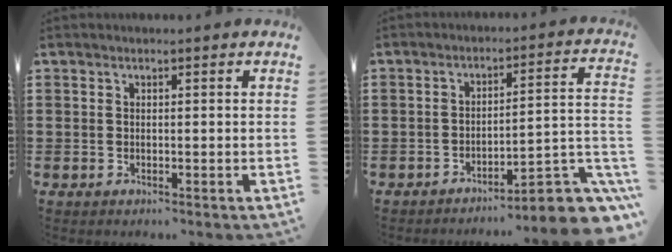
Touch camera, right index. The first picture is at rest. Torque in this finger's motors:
{"motor_torque": [1.21, -0.93, 0.10, -0.12]}